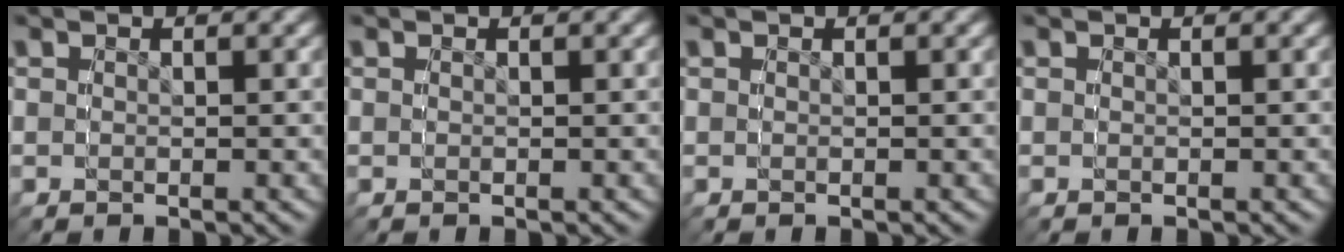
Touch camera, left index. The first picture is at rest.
{"total": 0.0}
{"total": 0.0}
{"total": 0.0}